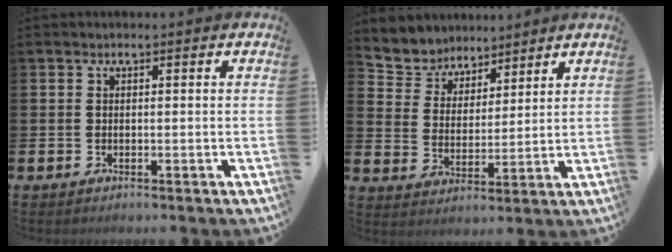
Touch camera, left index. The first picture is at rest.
{"total": 5.4, "force": [4.9, 2.2, -0.9], "torque": [-0.016, -0.038, 0.086]}